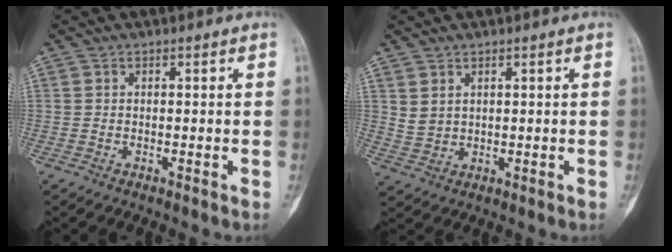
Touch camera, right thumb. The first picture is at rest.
{"total": 2.8, "force": [1.5, 1.9, 1.4], "torque": [-0.021, -0.012, 0.039]}